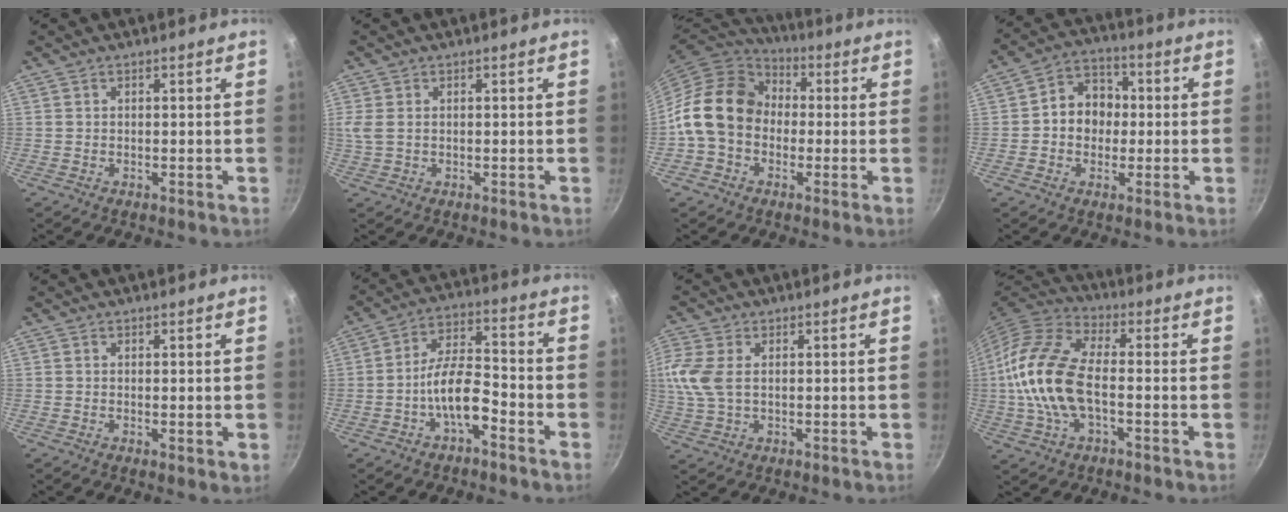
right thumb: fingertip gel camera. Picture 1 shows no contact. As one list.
[{"total": 3.3, "force": [0.5, 2.3, 2.3], "torque": [-0.050, 0.001, 0.012]}, {"total": 15.2, "force": [-0.7, 12.2, 8.9], "torque": [-0.127, 0.038, -0.029]}, {"total": 9.3, "force": [0.0, 7.8, 5.1], "torque": [-0.038, 0.021, -0.014]}, {"total": 1.1, "force": [0.3, 0.5, 0.9], "torque": [-0.015, -0.003, 0.003]}, {"total": 9.3, "force": [-4.3, 3.9, 7.3], "torque": [-0.118, 0.049, -0.081]}, {"total": 8.2, "force": [1.2, 5.1, 6.3], "torque": [-0.142, 0.006, 0.023]}, {"total": 16.7, "force": [-1.5, 8.8, 14.1], "torque": [-0.276, 0.033, -0.044]}]